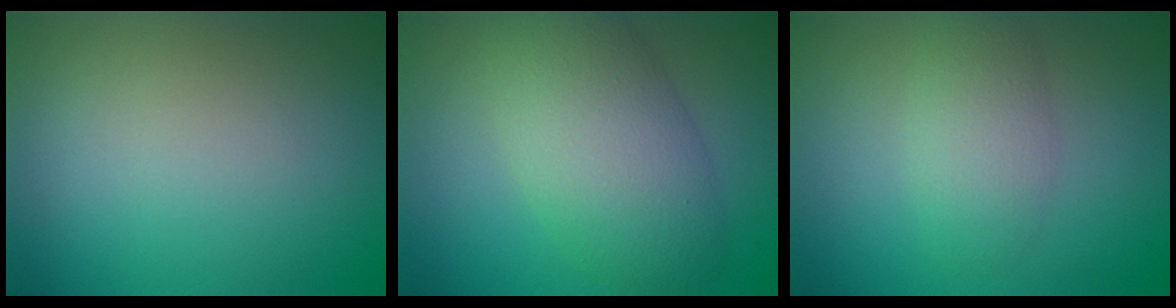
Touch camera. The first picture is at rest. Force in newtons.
{"total": 7.0, "press": 7.0, "slide": 0.1}
{"total": 2.9, "press": 2.9, "slide": 0.1}